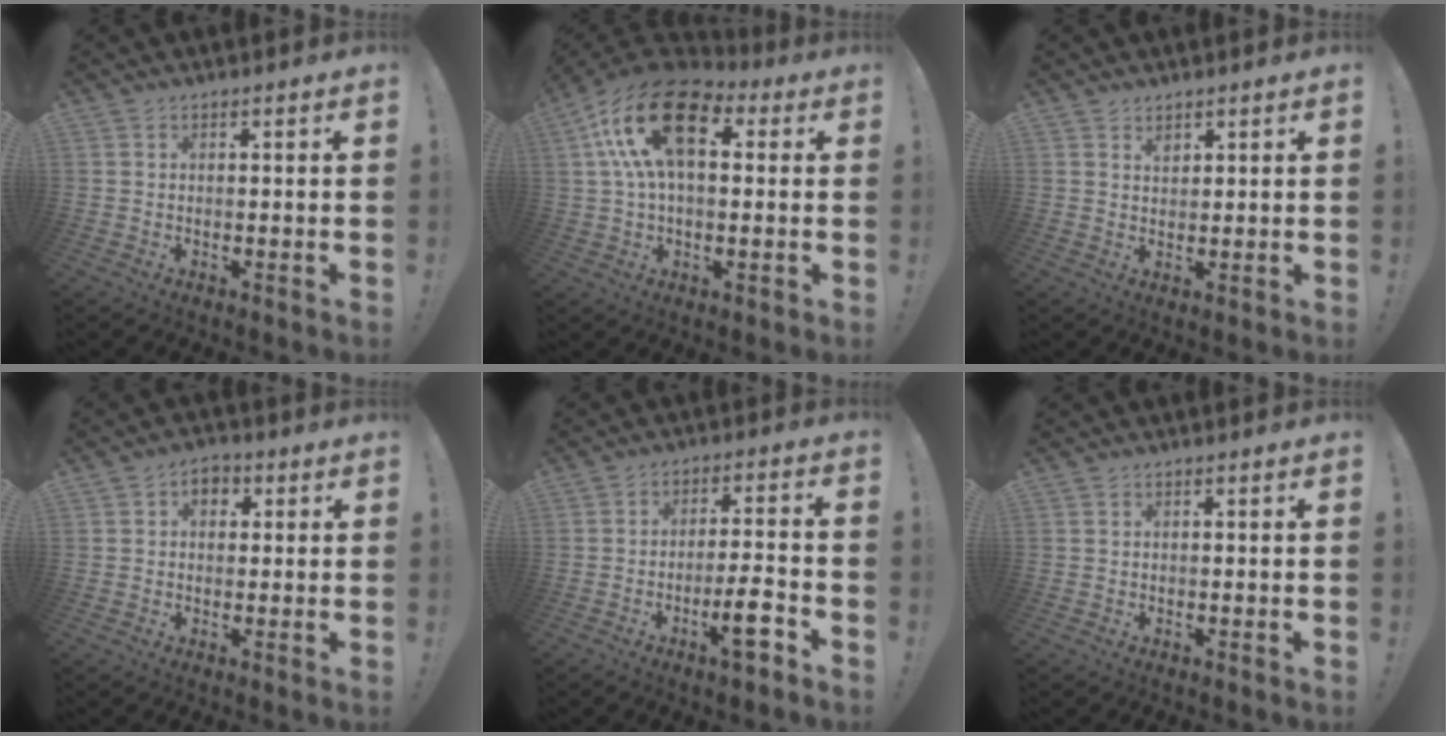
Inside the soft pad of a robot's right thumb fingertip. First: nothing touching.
{"total": 20.5, "force": [6.0, 11.1, 16.1], "torque": [-0.288, -0.004, 0.106]}
{"total": 2.2, "force": [1.7, 1.0, 0.8], "torque": [-0.009, -0.009, 0.031]}
{"total": 4.2, "force": [1.2, 3.1, 2.5], "torque": [-0.032, 0.002, 0.018]}
{"total": 9.3, "force": [-5.0, 1.6, 7.8], "torque": [-0.108, 0.023, -0.084]}
{"total": 0.0}